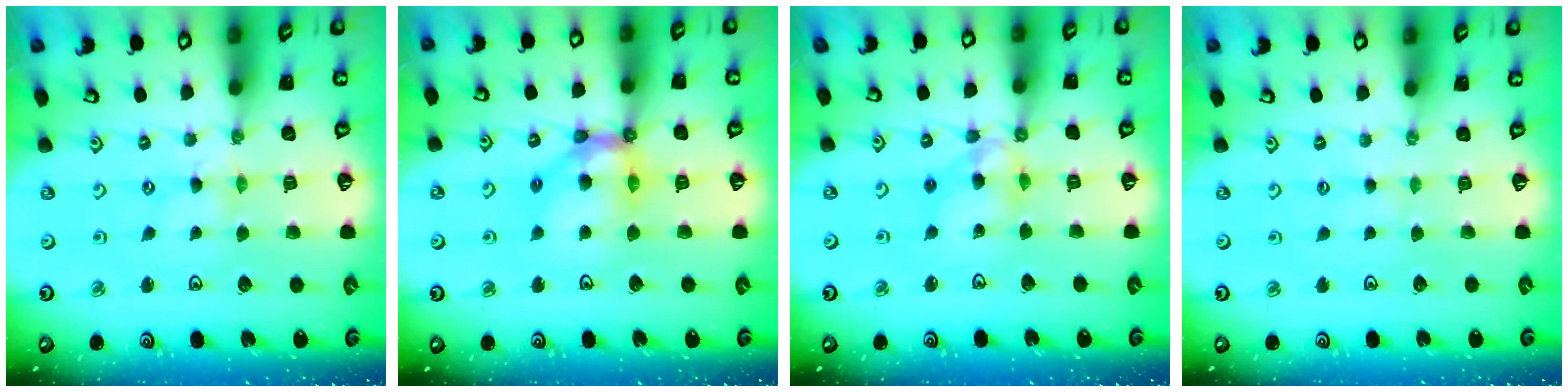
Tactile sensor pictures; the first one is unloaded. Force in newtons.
{"total": 12.6, "press": 12.5, "slide": 1.5}
{"total": 9.3, "press": 9.3, "slide": 0.9}
{"total": 1.4, "press": 1.4, "slide": 0.2}